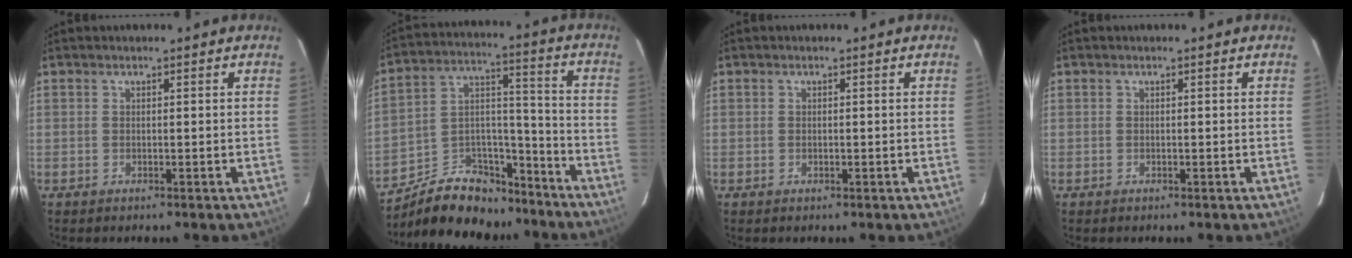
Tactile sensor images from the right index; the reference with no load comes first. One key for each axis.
{"total": 17.1, "fx": -12.9, "fy": 8.7, "fz": 7.1, "tx": -0.138, "ty": 0.055, "tz": -0.195}
{"total": 0.6, "fx": -0.1, "fy": 0.5, "fz": 0.3, "tx": -0.004, "ty": 0.001, "tz": -0.001}
{"total": 0.0}